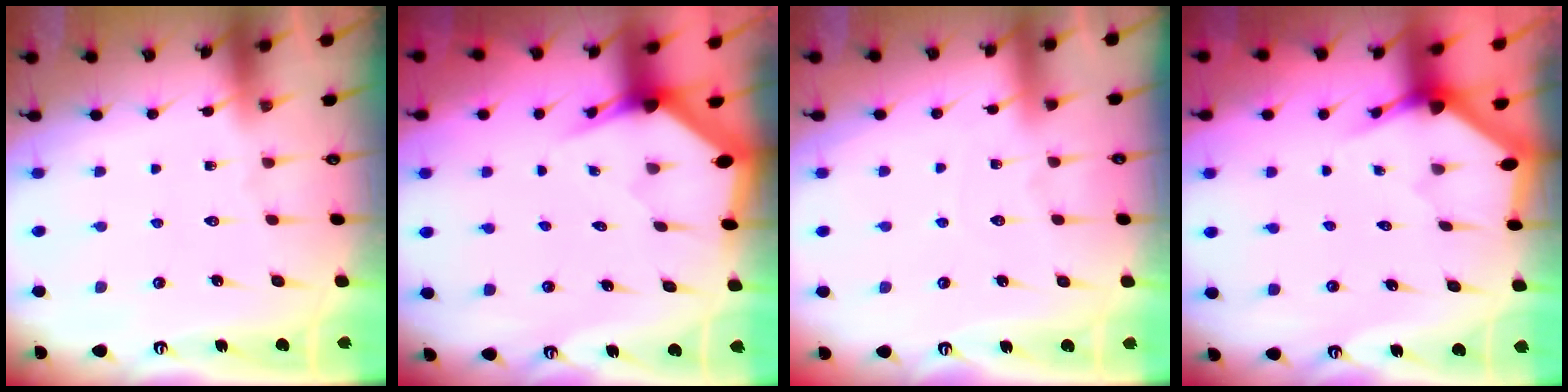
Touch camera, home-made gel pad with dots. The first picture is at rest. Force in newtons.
{"total": 3.3, "press": 3.3, "slide": 0.2}
{"total": 2.4, "press": 2.4, "slide": 0.2}
{"total": 2.9, "press": 2.9, "slide": 0.2}